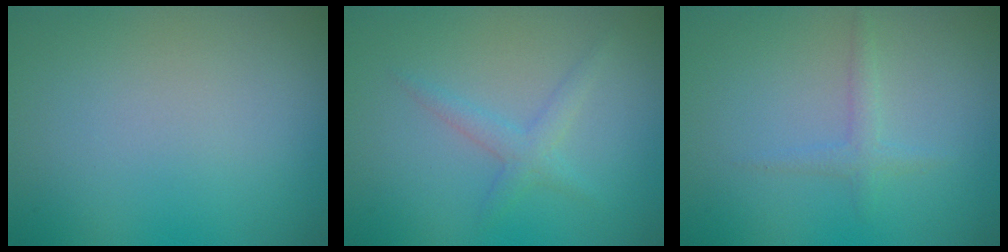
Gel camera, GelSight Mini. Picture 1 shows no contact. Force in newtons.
{"total": 1.8, "press": 1.8, "slide": 0.1}
{"total": 1.3, "press": 1.3, "slide": 0.0}